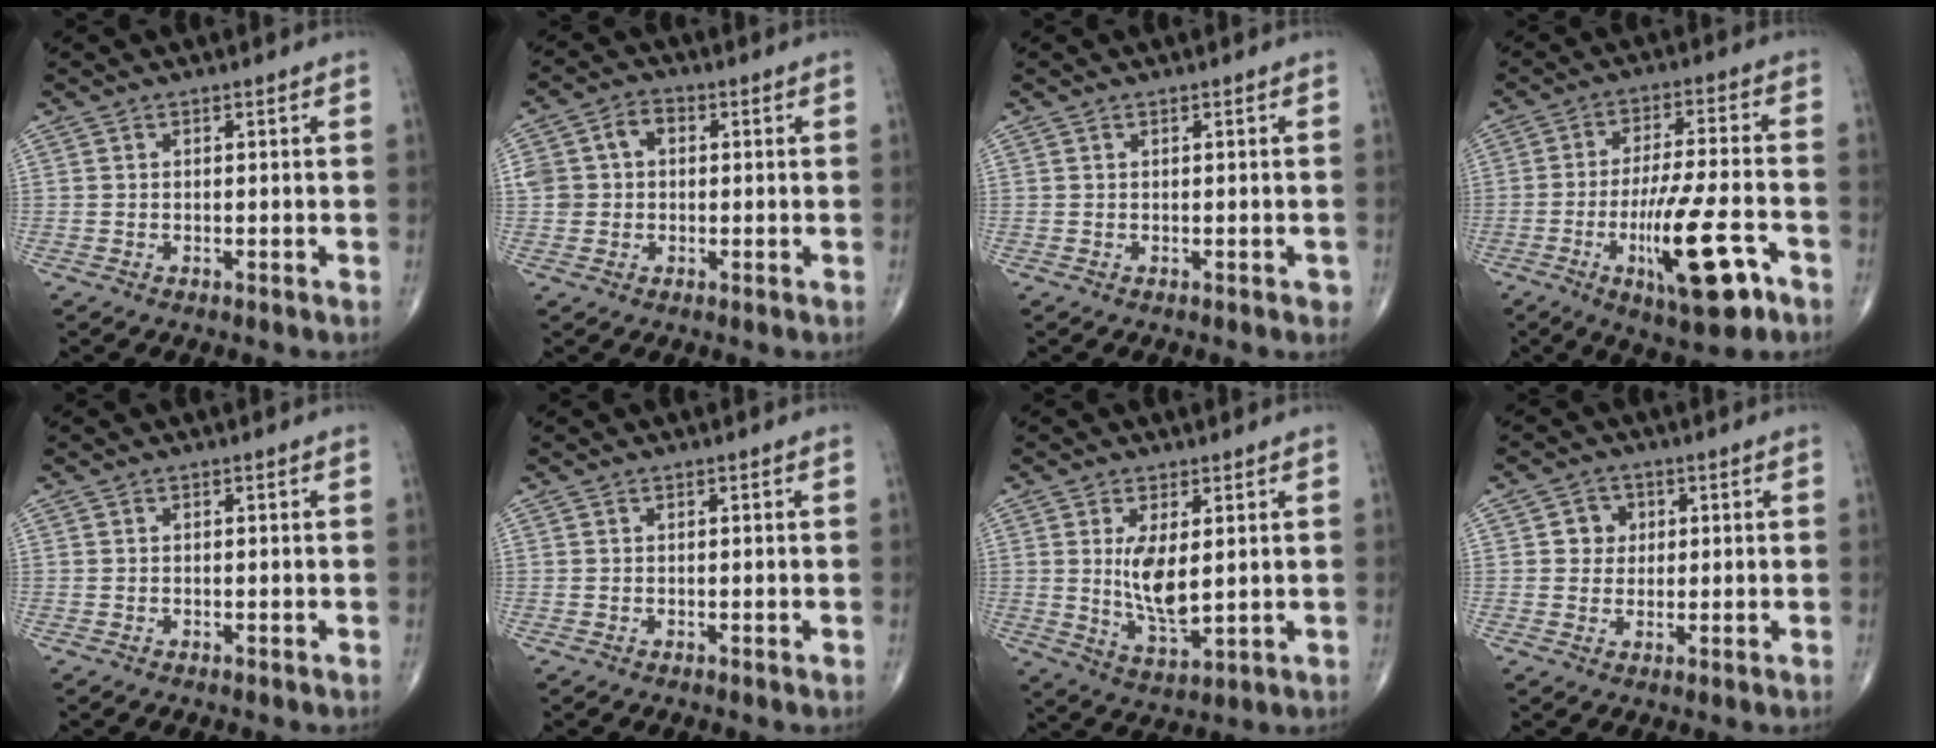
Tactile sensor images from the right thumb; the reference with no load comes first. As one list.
[{"total": 6.4, "force": [0.9, 5.2, 3.6], "torque": [-0.056, 0.022, 0.016]}, {"total": 1.0, "force": [-0.1, 0.5, 0.9], "torque": [-0.007, 0.002, -0.001]}, {"total": 15.8, "force": [-6.7, 3.9, 13.8], "torque": [-0.241, 0.018, -0.100]}, {"total": 0.0}, {"total": 0.0}, {"total": 8.3, "force": [1.3, 3.4, 7.4], "torque": [-0.132, -0.027, 0.037]}, {"total": 4.0, "force": [0.8, 3.7, 1.2], "torque": [0.005, 0.003, 0.008]}]